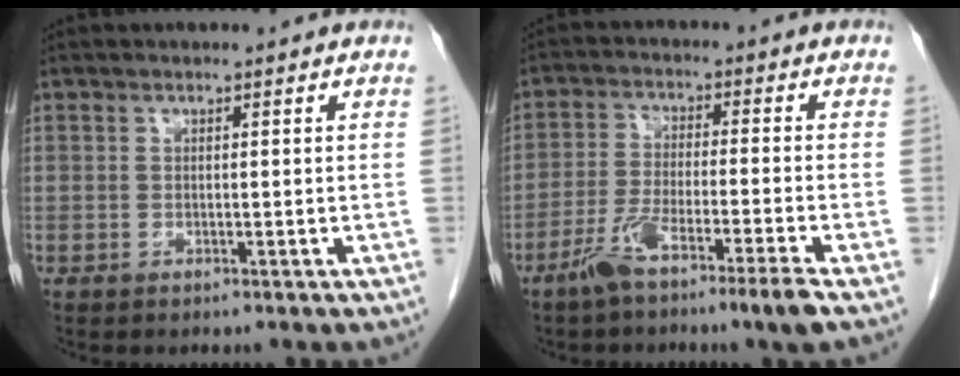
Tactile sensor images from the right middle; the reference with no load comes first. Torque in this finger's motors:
{"motor_torque": [0.85, -0.78, 0.15, 0.05]}